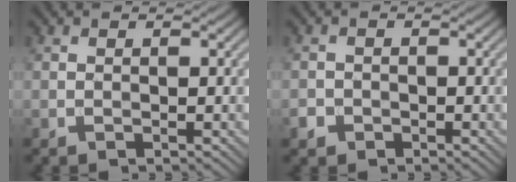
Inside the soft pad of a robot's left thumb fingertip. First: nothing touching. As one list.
[{"total": 1.6, "force": [-1.0, 1.3, 0.4], "torque": [-0.007, -0.003, -0.022]}]